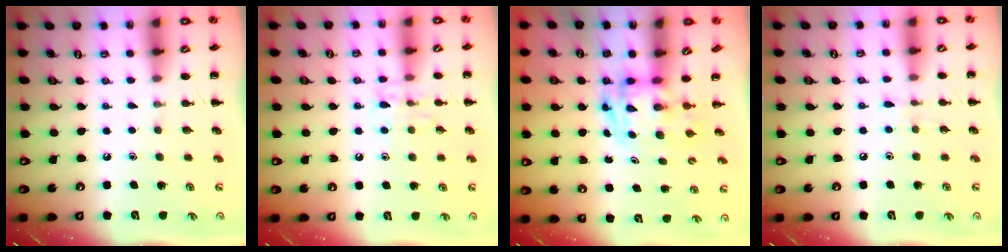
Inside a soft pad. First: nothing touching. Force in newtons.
{"total": 7.7, "press": 7.6, "slide": 0.4}
{"total": 2.7, "press": 2.7, "slide": 0.5}
{"total": 4.9, "press": 4.6, "slide": 1.7}